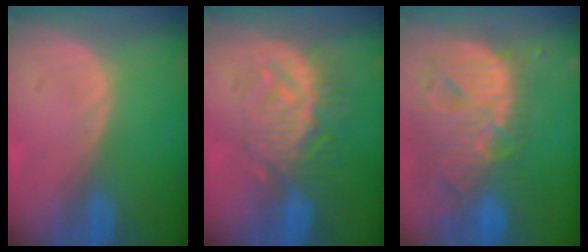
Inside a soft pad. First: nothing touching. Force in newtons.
{"total": 9.2, "press": 8.6, "slide": 3.2}
{"total": 13.8, "press": 11.7, "slide": 7.2}